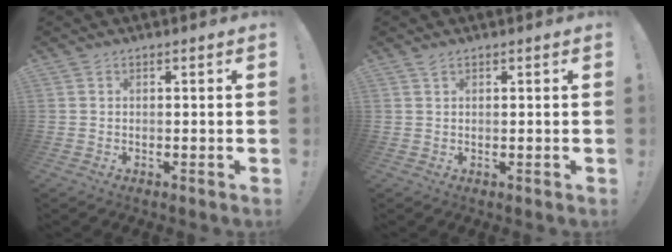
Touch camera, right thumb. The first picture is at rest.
{"total": 1.2, "force": [0.8, 0.3, 0.8], "torque": [-0.016, 0.000, 0.015]}